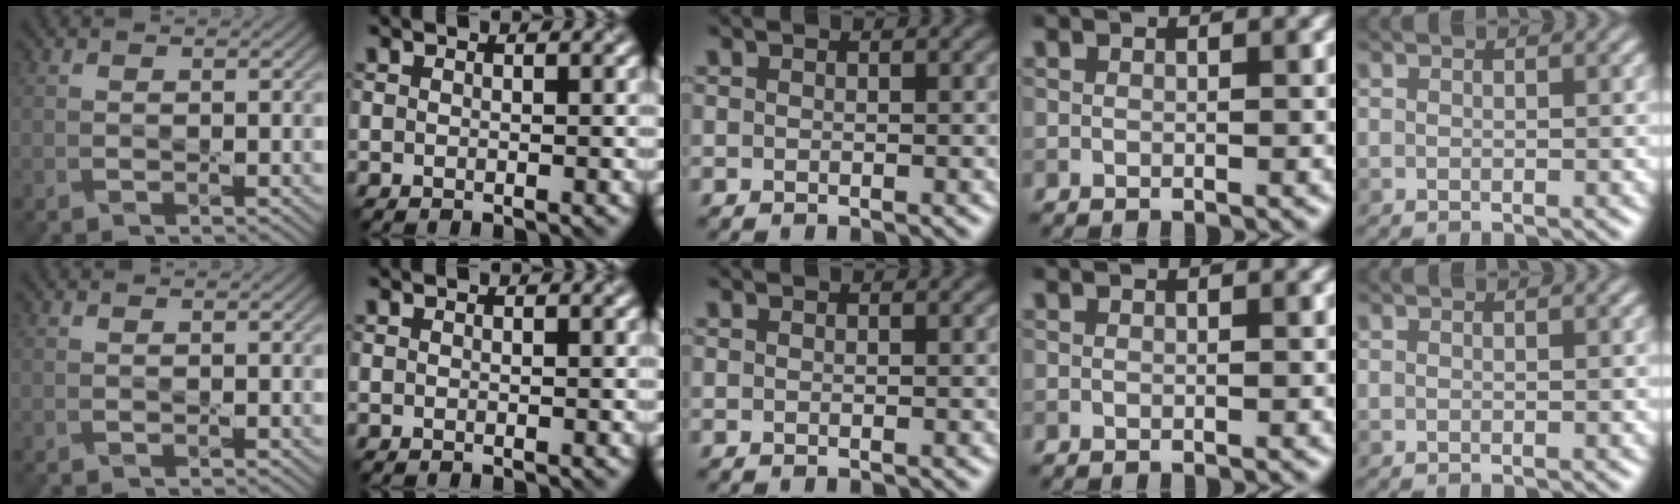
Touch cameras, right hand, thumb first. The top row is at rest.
{}